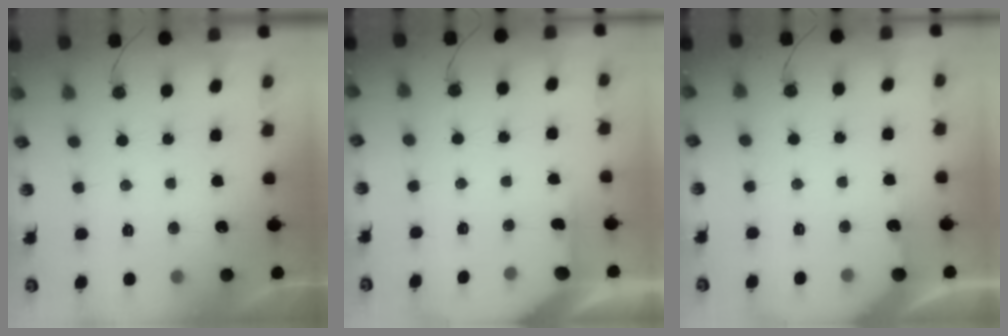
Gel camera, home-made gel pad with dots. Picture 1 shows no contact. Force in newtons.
{"total": 1.5, "press": 1.5, "slide": 0.2}
{"total": 3.9, "press": 3.9, "slide": 0.5}